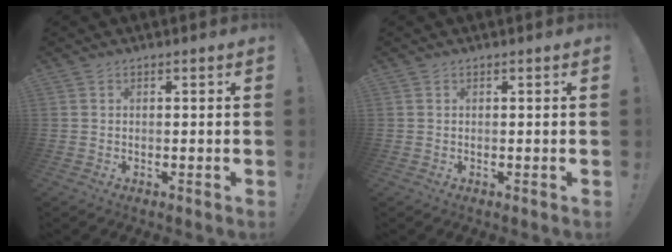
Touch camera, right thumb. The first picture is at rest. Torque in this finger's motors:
{"motor_torque": [0.09, 0.08, -0.02, 0.02, -0.05]}